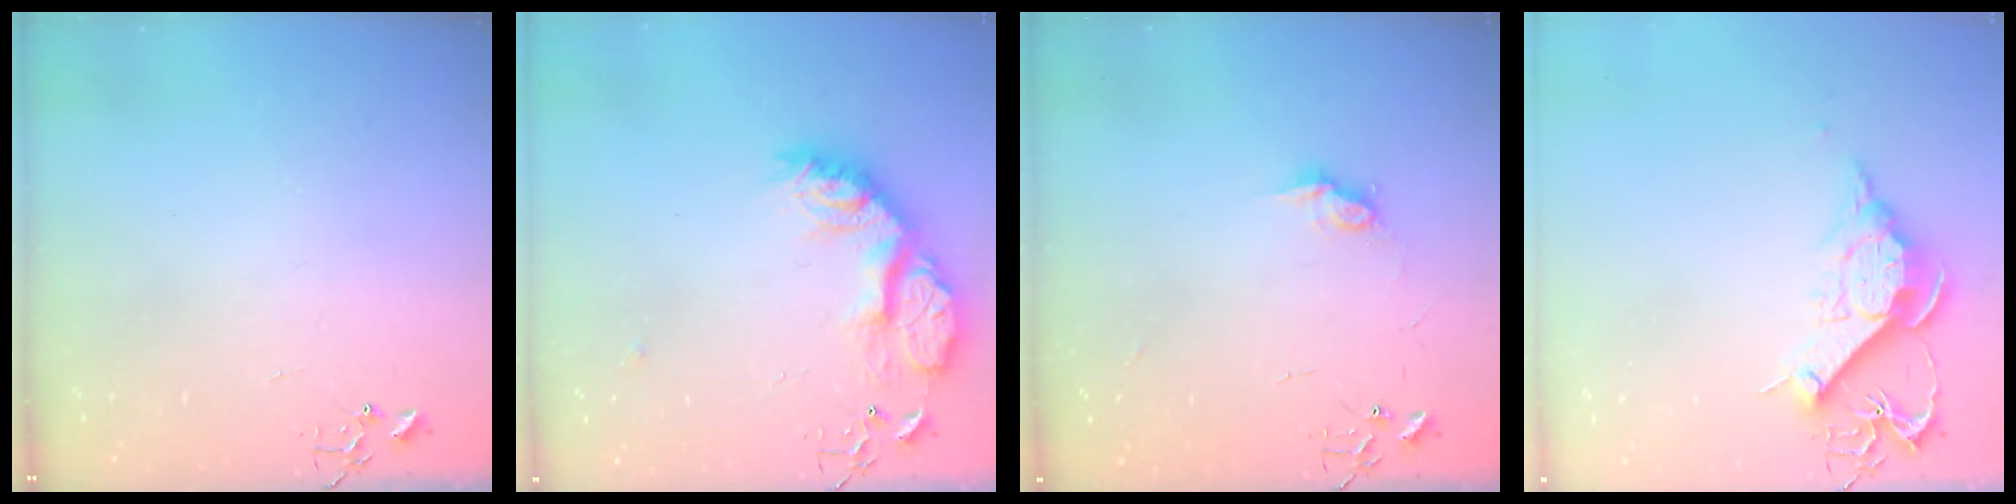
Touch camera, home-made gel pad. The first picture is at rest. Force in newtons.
{"total": 16.8, "press": 16.8, "slide": 1.4}
{"total": 8.0, "press": 8.0, "slide": 0.4}
{"total": 11.9, "press": 11.9, "slide": 0.4}